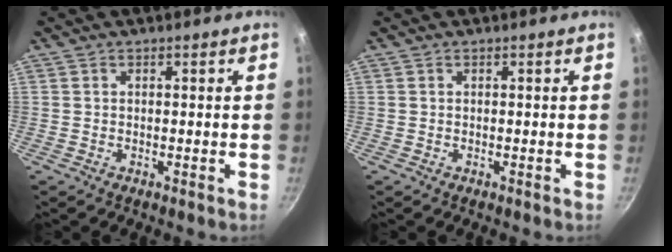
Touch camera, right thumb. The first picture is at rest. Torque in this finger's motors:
{"motor_torque": [-0.02, 0.00, 0.00, 0.00, 0.00]}